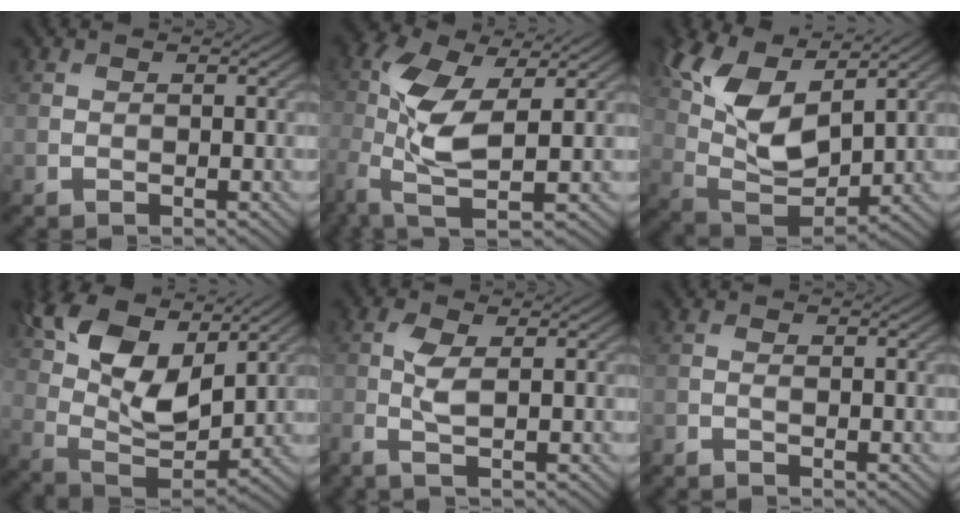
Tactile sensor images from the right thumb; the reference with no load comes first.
{"total": 9.3, "force": [-0.3, 3.7, 8.6], "torque": [-0.200, 0.009, -0.017]}
{"total": 12.1, "force": [5.7, 5.6, 9.0], "torque": [-0.201, 0.008, 0.116]}
{"total": 12.8, "force": [6.6, 6.5, 8.9], "torque": [-0.202, 0.010, 0.127]}
{"total": 2.7, "force": [-0.4, 0.4, 2.6], "torque": [-0.063, 0.003, -0.017]}
{"total": 1.0, "force": [-0.9, 0.1, 0.5], "torque": [-0.011, 0.001, -0.022]}